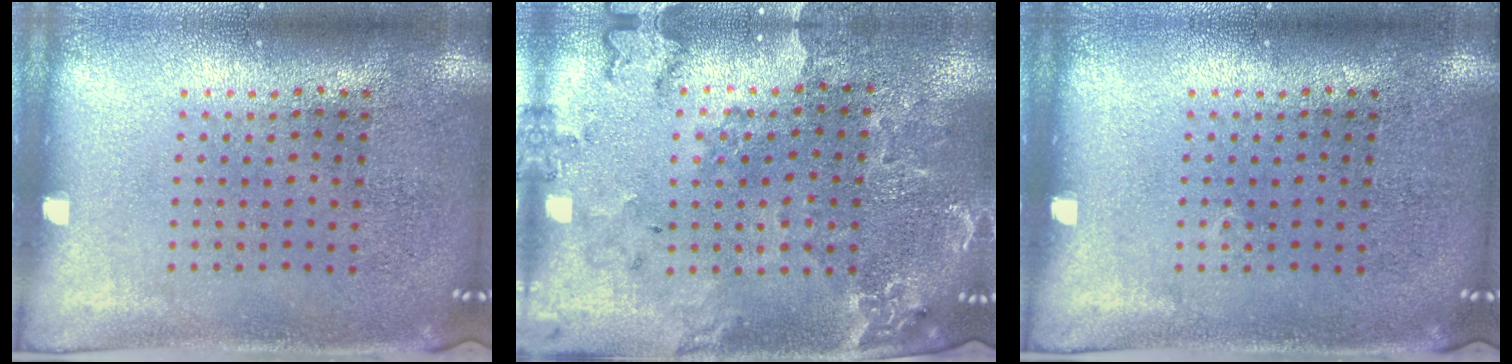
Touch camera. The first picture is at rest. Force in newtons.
{"total": 0.5, "press": 0.5, "slide": 0.2}
{"total": 0.0}